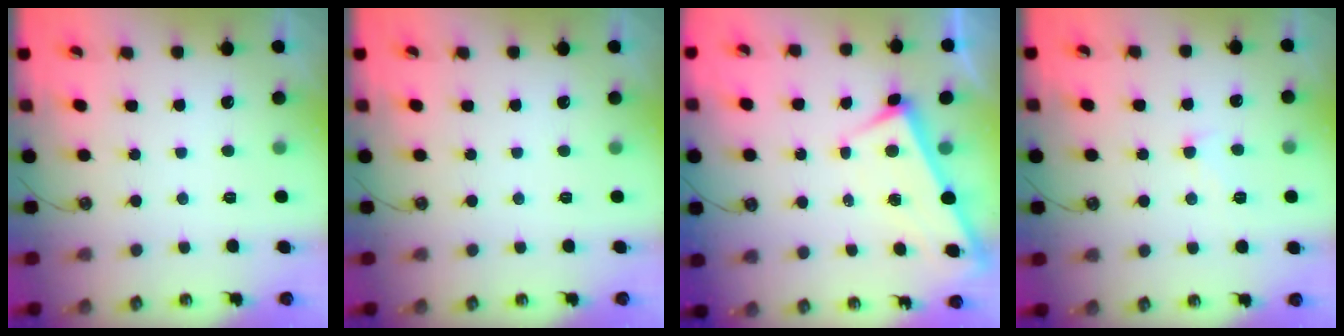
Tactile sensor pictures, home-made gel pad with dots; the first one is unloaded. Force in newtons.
{"total": 0.0}
{"total": 2.6, "press": 2.6, "slide": 0.2}
{"total": 1.1, "press": 1.0, "slide": 0.4}